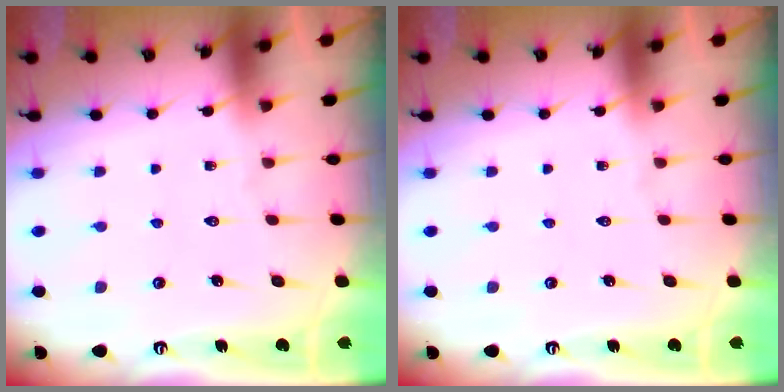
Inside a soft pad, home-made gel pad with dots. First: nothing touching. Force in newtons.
{"total": 0.0}